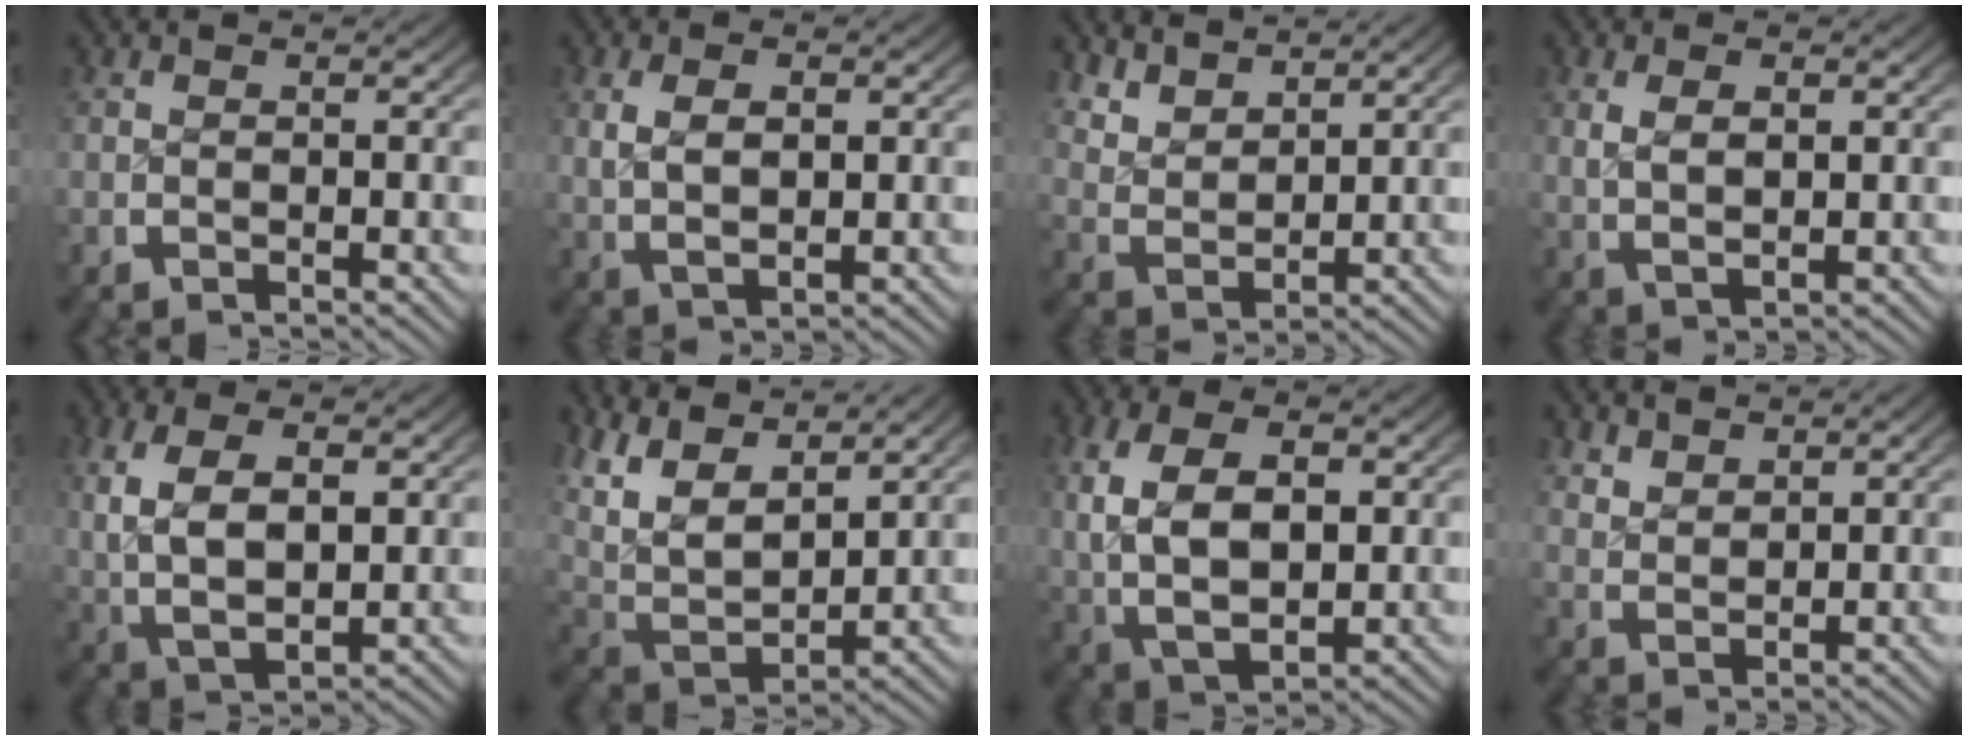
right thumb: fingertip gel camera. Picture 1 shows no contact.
{"total": 3.8, "force": [0.8, 2.1, 3.0], "torque": [-0.059, -0.006, 0.027]}
{"total": 4.6, "force": [2.7, 2.7, 2.6], "torque": [-0.058, -0.015, 0.065]}
{"total": 2.8, "force": [0.9, 1.3, 2.3], "torque": [-0.046, -0.006, 0.030]}
{"total": 8.0, "force": [0.6, 5.2, 6.1], "torque": [-0.141, -0.021, 0.027]}
{"total": 9.9, "force": [2.9, 6.4, 6.9], "torque": [-0.166, -0.022, 0.059]}
{"total": 10.1, "force": [0.2, 6.9, 7.4], "torque": [-0.171, -0.028, 0.021]}
{"total": 2.4, "force": [2.3, 0.6, 0.5], "torque": [-0.005, -0.002, 0.052]}